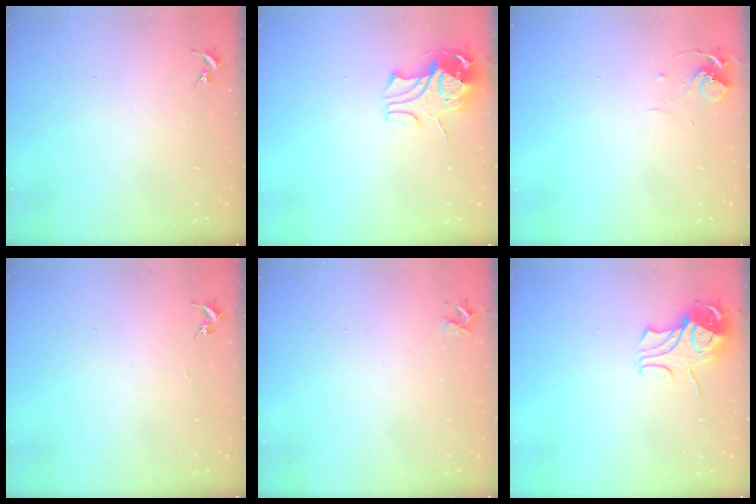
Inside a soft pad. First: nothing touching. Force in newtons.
{"total": 9.4, "press": 9.3, "slide": 1.4}
{"total": 7.6, "press": 7.5, "slide": 0.5}
{"total": 0.0}
{"total": 3.2, "press": 3.1, "slide": 0.5}
{"total": 9.5, "press": 9.4, "slide": 1.2}